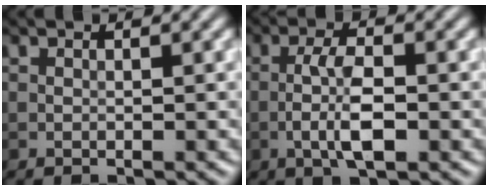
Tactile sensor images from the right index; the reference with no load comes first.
{"total": 4.1, "force": [-1.2, 1.2, 3.7], "torque": [-0.075, 0.002, -0.025]}